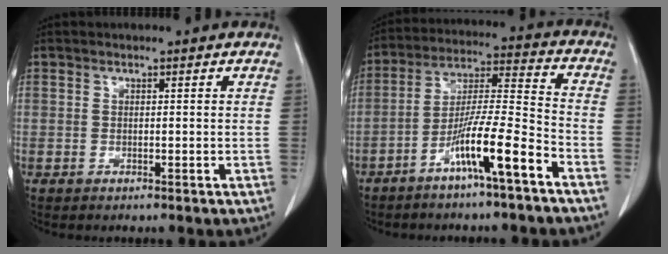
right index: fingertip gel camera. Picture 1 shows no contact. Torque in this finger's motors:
{"motor_torque": [1.21, -0.93, 0.74, 0.21]}